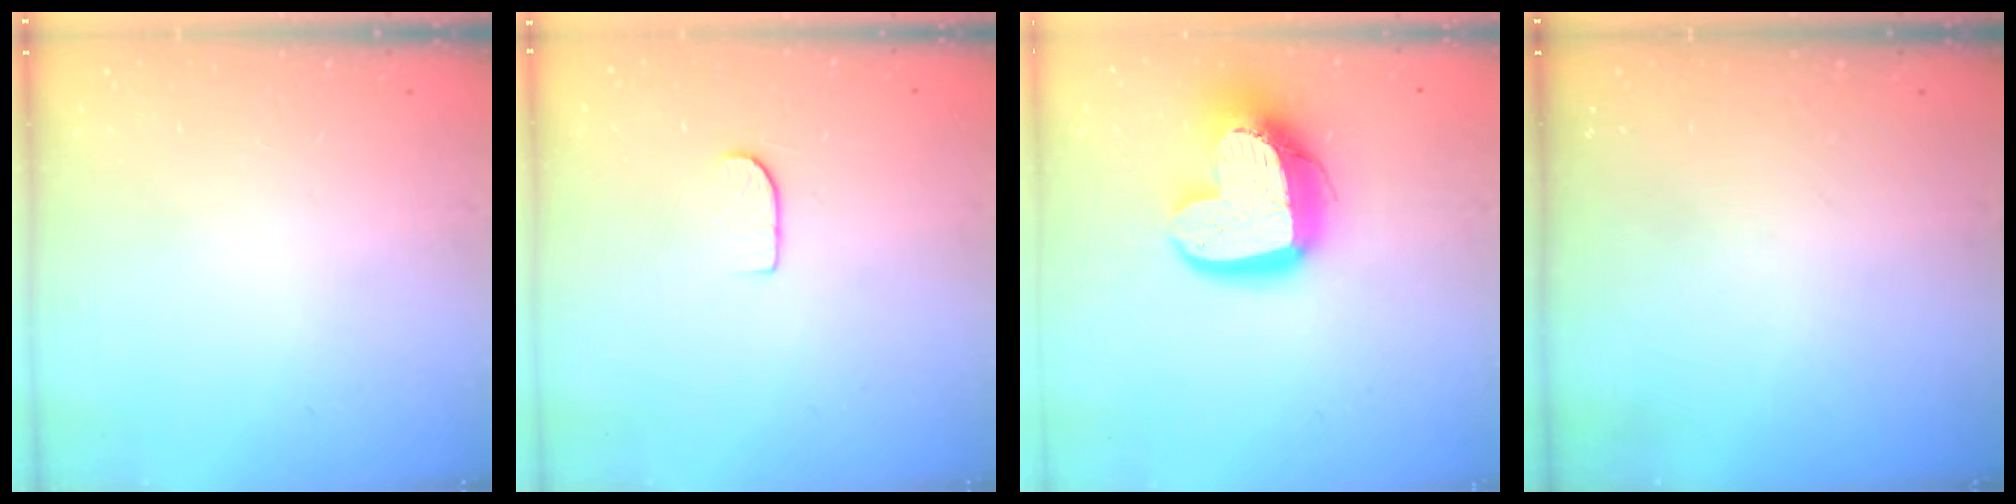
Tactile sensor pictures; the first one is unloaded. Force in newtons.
{"total": 5.5, "press": 5.5, "slide": 0.6}
{"total": 17.2, "press": 17.2, "slide": 1.5}
{"total": 0.0}